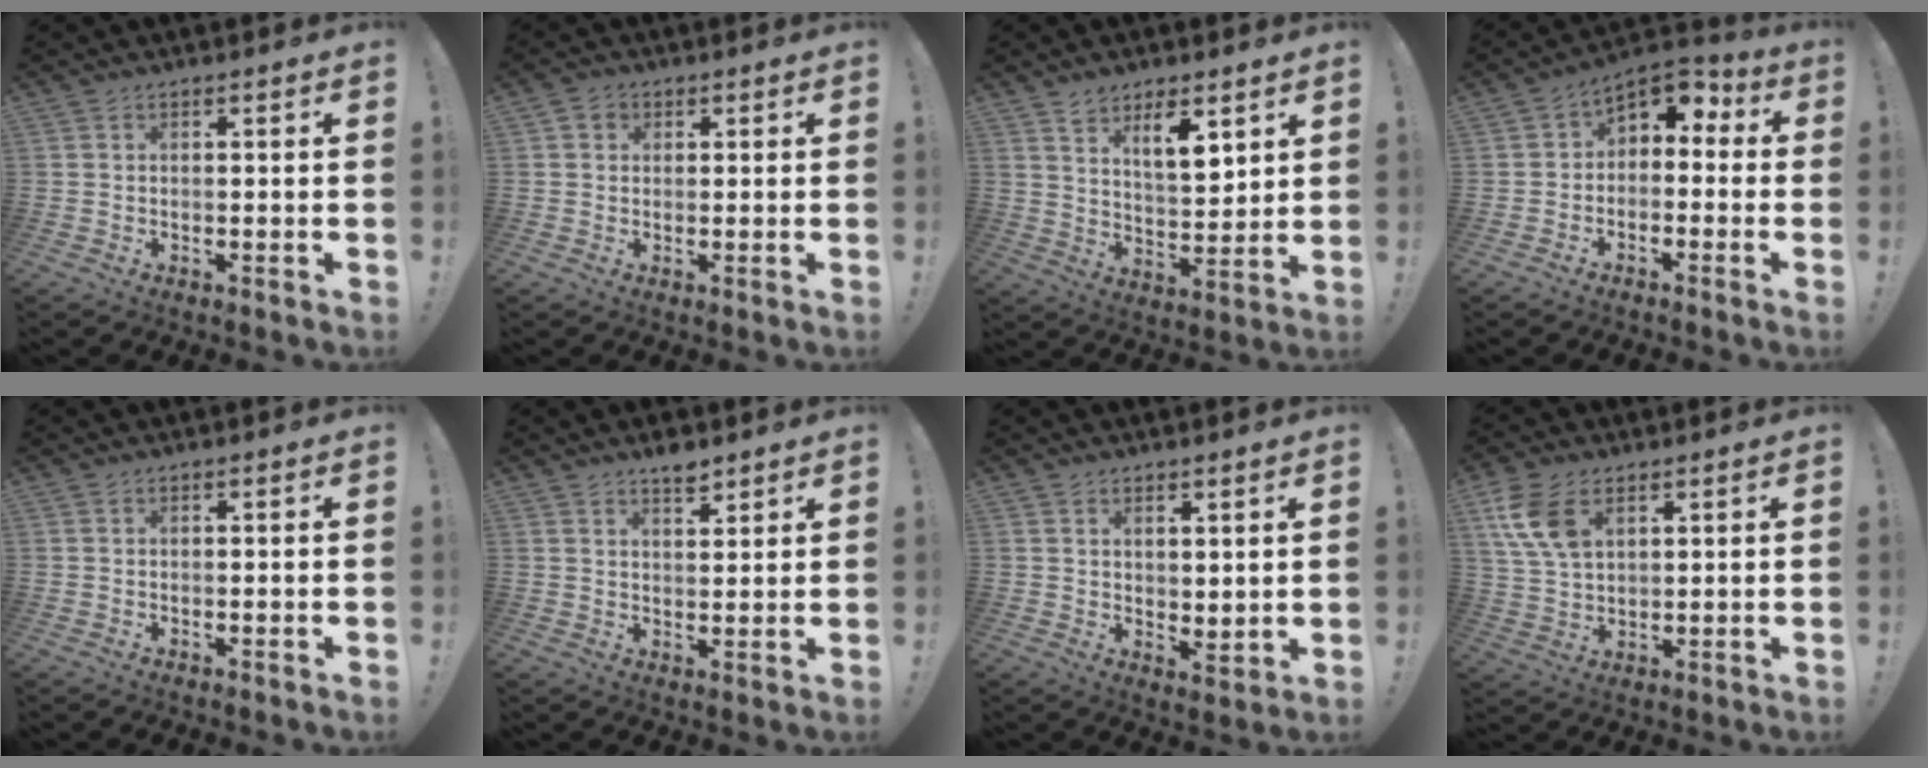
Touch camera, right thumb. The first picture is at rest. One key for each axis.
{"total": 2.6, "fx": 0.9, "fy": 2.3, "fz": 0.8, "tx": -0.006, "ty": -0.002, "tz": 0.014}
{"total": 9.1, "fx": 6.7, "fy": 3.4, "fz": 5.2, "tx": -0.072, "ty": -0.042, "tz": 0.117}
{"total": 5.3, "fx": 0.8, "fy": 4.1, "fz": 3.3, "tx": -0.044, "ty": -0.005, "tz": 0.021}
{"total": 0.0}
{"total": 4.5, "fx": 3.7, "fy": 1.6, "fz": 2.0, "tx": -0.021, "ty": -0.025, "tz": 0.062}
{"total": 3.7, "fx": 2.7, "fy": 2.0, "fz": 1.4, "tx": -0.018, "ty": -0.022, "tz": 0.052}
{"total": 11.3, "fx": 5.2, "fy": 6.9, "fz": 7.3, "tx": -0.144, "ty": -0.007, "tz": 0.101}